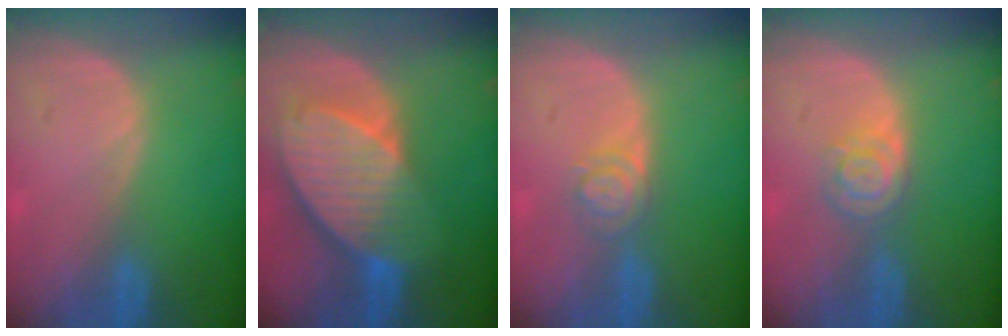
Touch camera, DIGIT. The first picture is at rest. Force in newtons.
{"total": 10.2, "press": 8.8, "slide": 5.2}
{"total": 3.8, "press": 3.4, "slide": 1.7}
{"total": 4.4, "press": 3.9, "slide": 2.0}